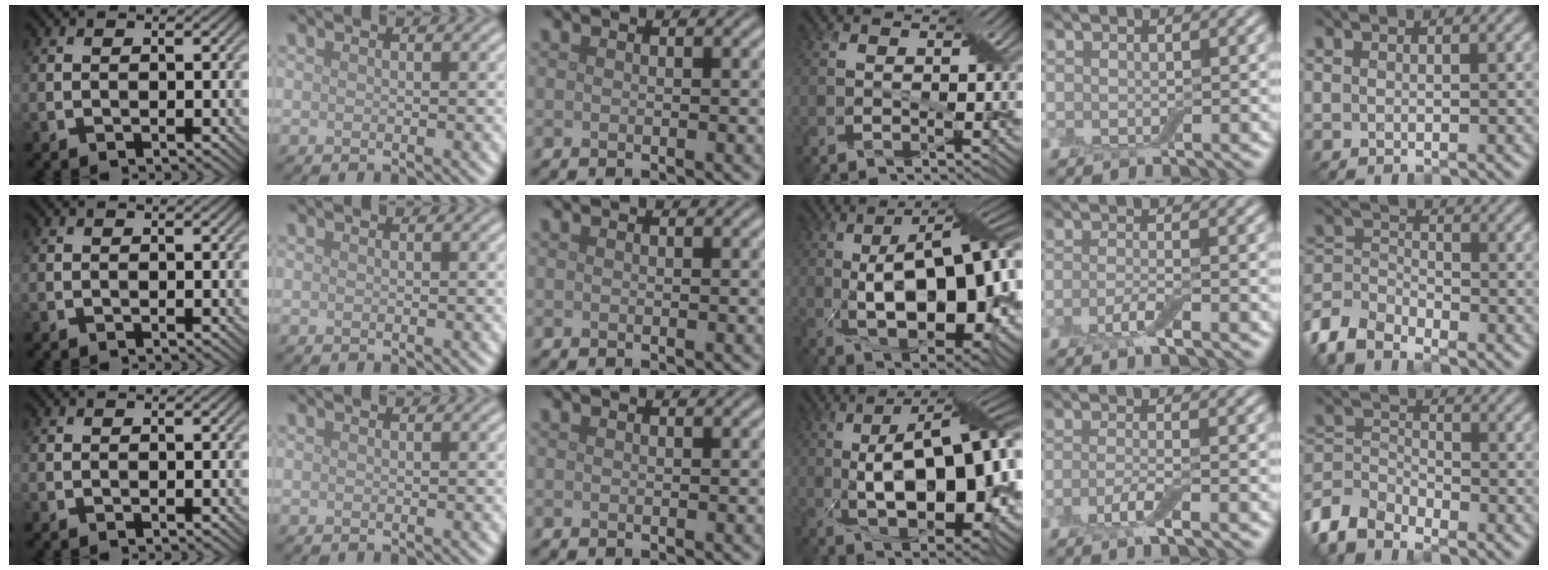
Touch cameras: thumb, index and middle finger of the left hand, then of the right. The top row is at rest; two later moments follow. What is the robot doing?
{"motion": "pour", "object": "bowl"}